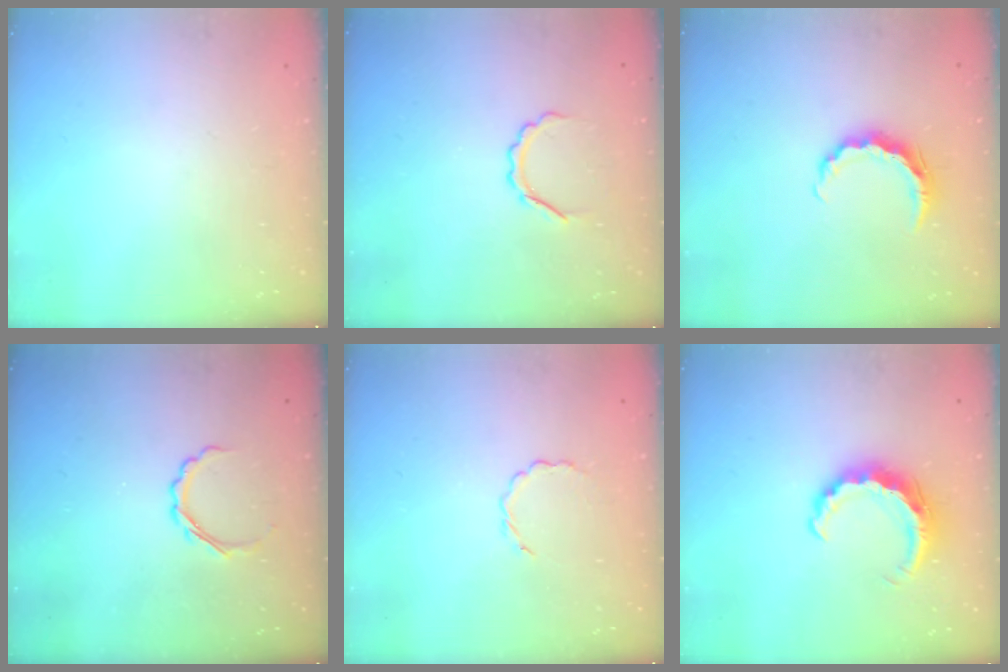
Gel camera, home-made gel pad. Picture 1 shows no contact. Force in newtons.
{"total": 3.9, "press": 3.8, "slide": 0.6}
{"total": 7.1, "press": 7.0, "slide": 0.7}
{"total": 5.4, "press": 5.2, "slide": 1.5}
{"total": 2.7, "press": 2.5, "slide": 1.0}
{"total": 8.4, "press": 8.3, "slide": 1.0}